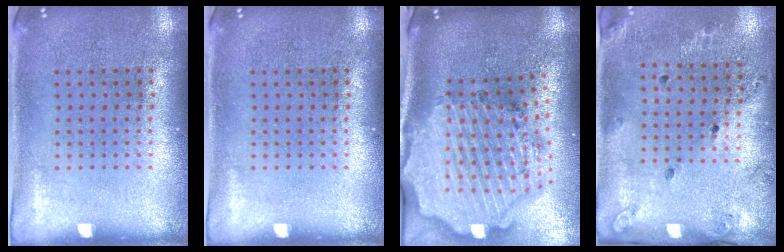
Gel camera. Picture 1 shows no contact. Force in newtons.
{"total": 0.0}
{"total": 3.9, "press": 3.2, "slide": 2.2}
{"total": 1.6, "press": 1.3, "slide": 0.9}